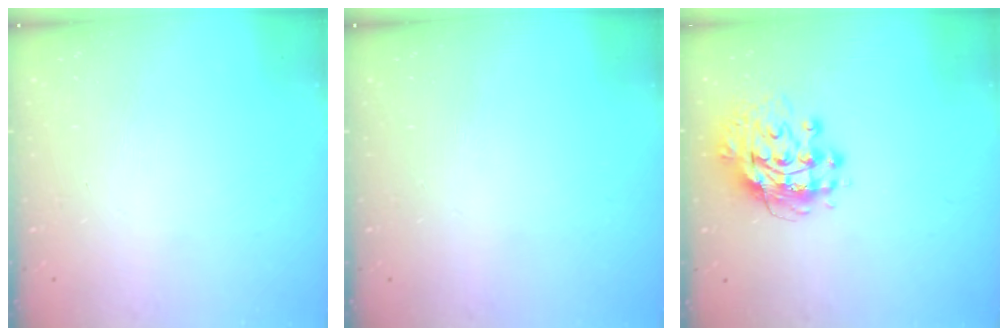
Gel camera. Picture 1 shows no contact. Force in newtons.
{"total": 0.0}
{"total": 13.5, "press": 13.4, "slide": 1.5}